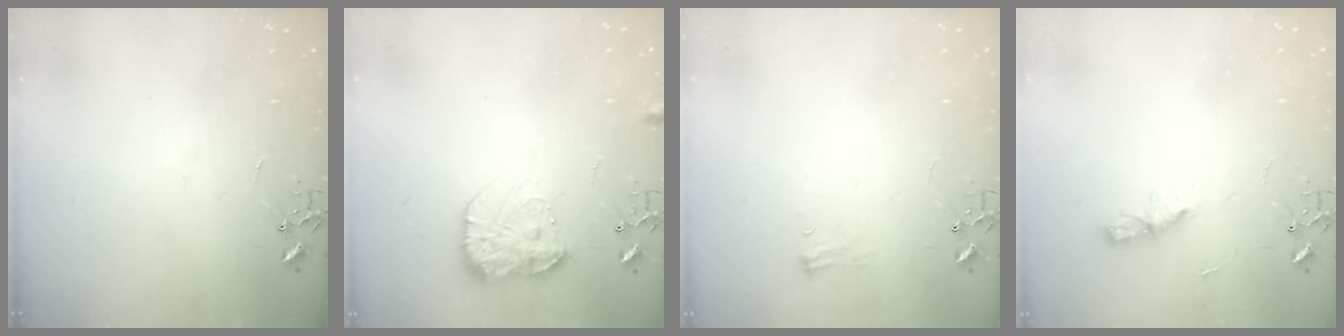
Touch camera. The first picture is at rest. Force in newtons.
{"total": 13.9, "press": 13.9, "slide": 1.0}
{"total": 5.5, "press": 5.5, "slide": 0.7}
{"total": 5.1, "press": 5.0, "slide": 0.6}